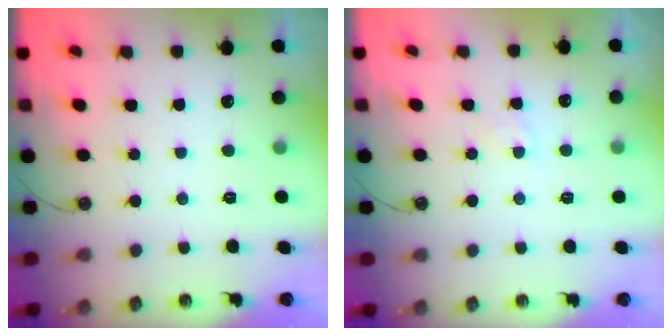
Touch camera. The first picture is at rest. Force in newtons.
{"total": 5.0, "press": 5.0, "slide": 0.7}